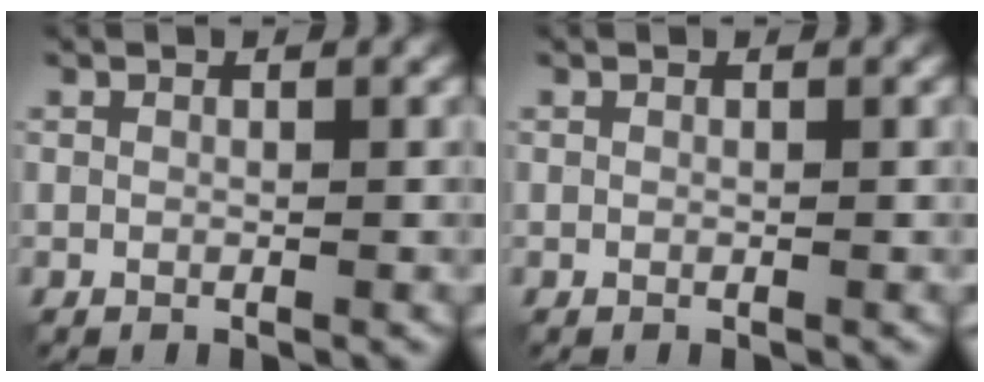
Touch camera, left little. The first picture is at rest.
{"total": 0.0}